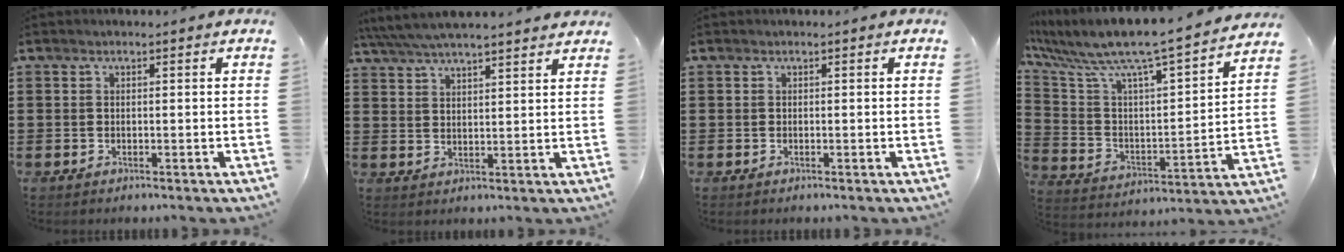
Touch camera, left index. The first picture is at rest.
{"total": 4.9, "force": [4.6, 0.1, 1.7], "torque": [-0.048, -0.018, 0.082]}
{"total": 0.0}
{"total": 8.5, "force": [7.2, 0.4, 4.4], "torque": [-0.120, -0.067, 0.113]}